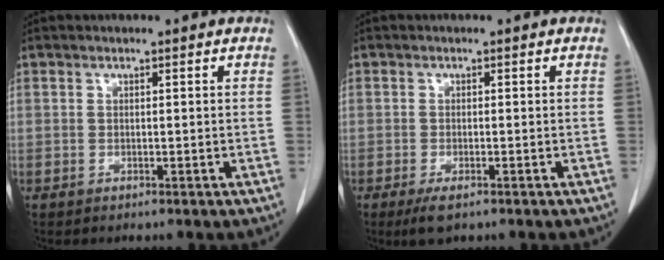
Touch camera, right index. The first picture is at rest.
{"total": 2.8, "force": [-1.8, 0.7, 2.1], "torque": [-0.042, -0.006, -0.028]}